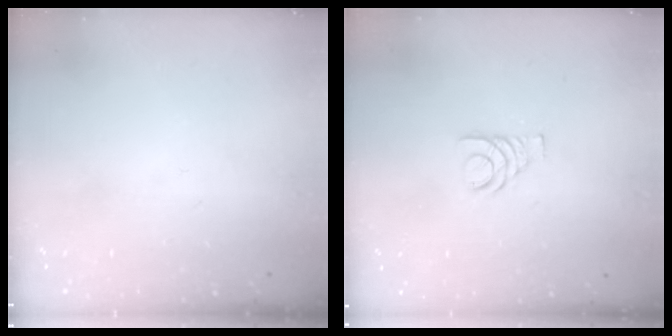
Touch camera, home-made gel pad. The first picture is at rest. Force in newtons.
{"total": 4.1, "press": 4.0, "slide": 0.6}